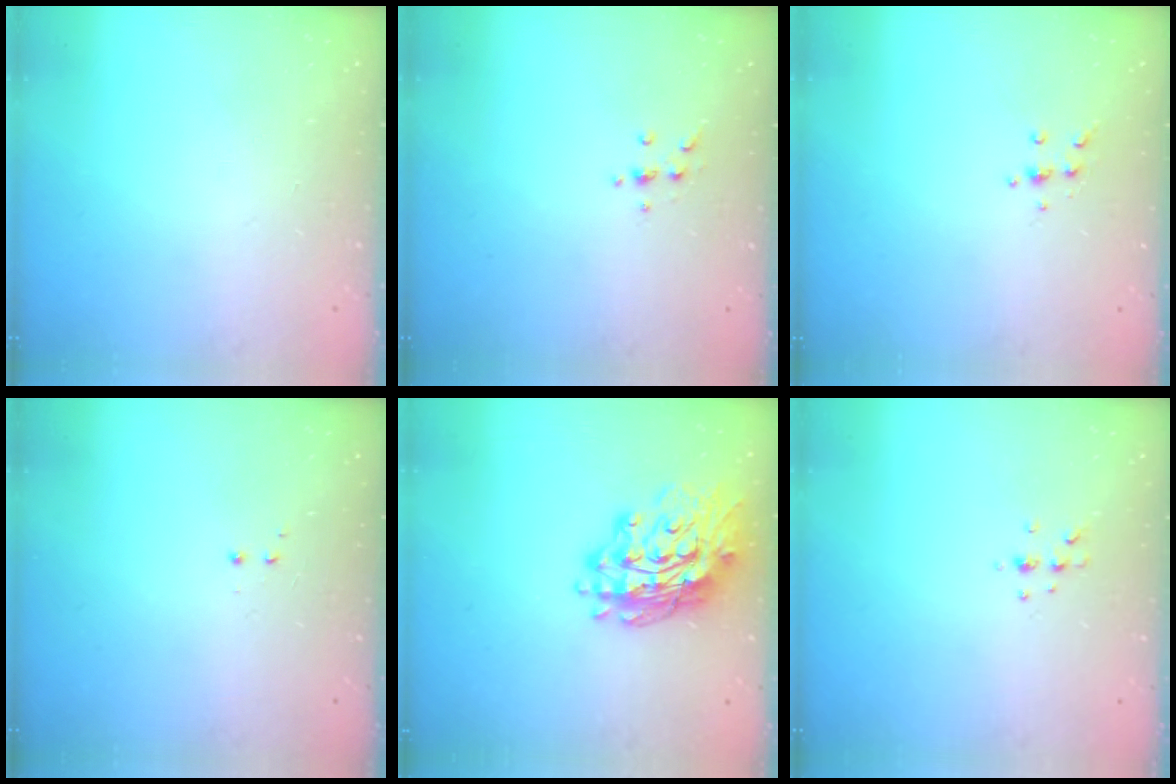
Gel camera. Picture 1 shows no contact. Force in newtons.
{"total": 3.8, "press": 3.6, "slide": 1.2}
{"total": 4.0, "press": 3.8, "slide": 1.0}
{"total": 1.2, "press": 1.0, "slide": 0.6}
{"total": 18.5, "press": 18.4, "slide": 2.1}
{"total": 3.8, "press": 3.8, "slide": 0.7}